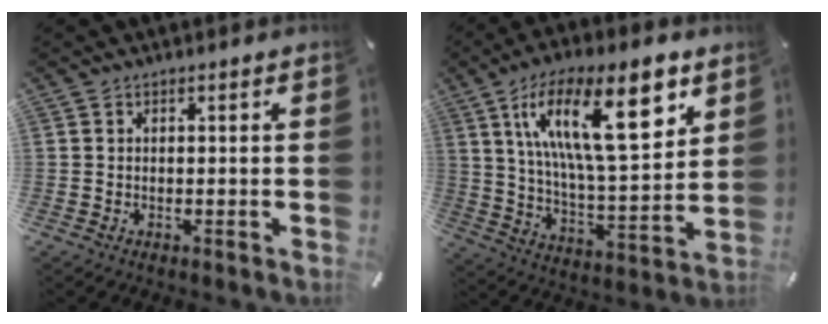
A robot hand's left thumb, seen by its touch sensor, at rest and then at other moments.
{"total": 22.7, "force": [10.7, 8.4, 18.2], "torque": [-0.315, -0.035, 0.164]}